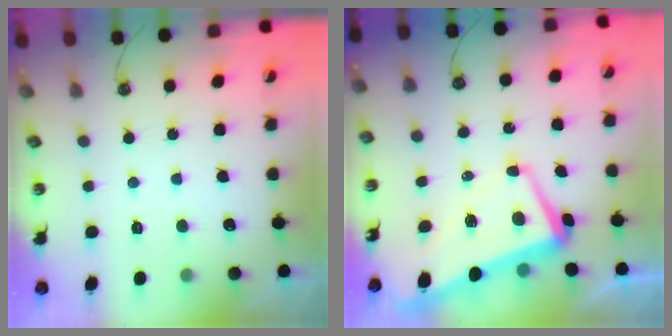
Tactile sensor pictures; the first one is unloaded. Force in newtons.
{"total": 1.6, "press": 0.1, "slide": 1.6}